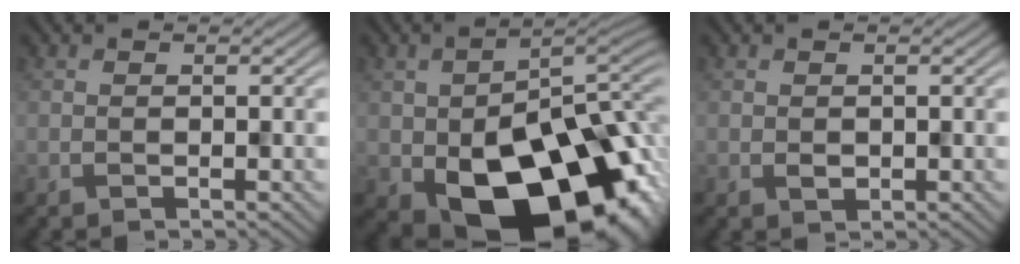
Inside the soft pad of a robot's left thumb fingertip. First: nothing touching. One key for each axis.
{"total": 19.6, "fx": -6.5, "fy": 11.7, "fz": 14.3, "tx": -0.212, "ty": -0.056, "tz": -0.073}
{"total": 1.5, "fx": -0.2, "fy": 1.4, "fz": 0.6, "tx": -0.012, "ty": -0.002, "tz": 0.004}